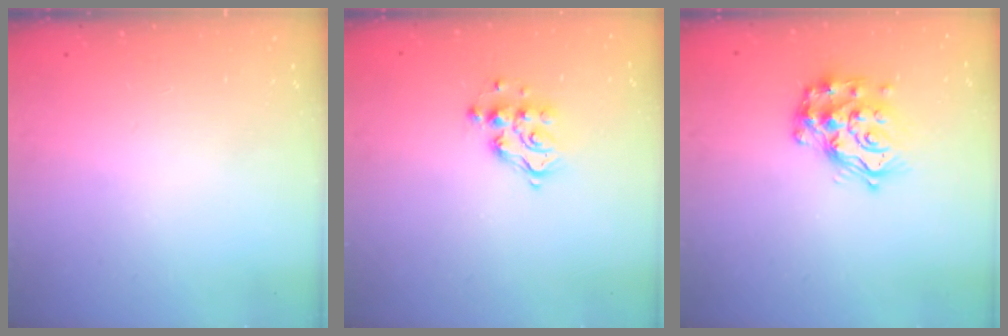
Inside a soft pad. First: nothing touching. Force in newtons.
{"total": 10.3, "press": 10.3, "slide": 0.4}
{"total": 14.8, "press": 14.8, "slide": 1.0}